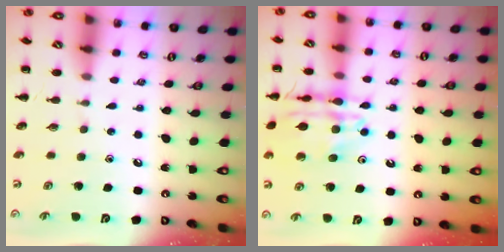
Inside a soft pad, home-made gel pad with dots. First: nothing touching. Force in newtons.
{"total": 14.5, "press": 14.3, "slide": 1.8}